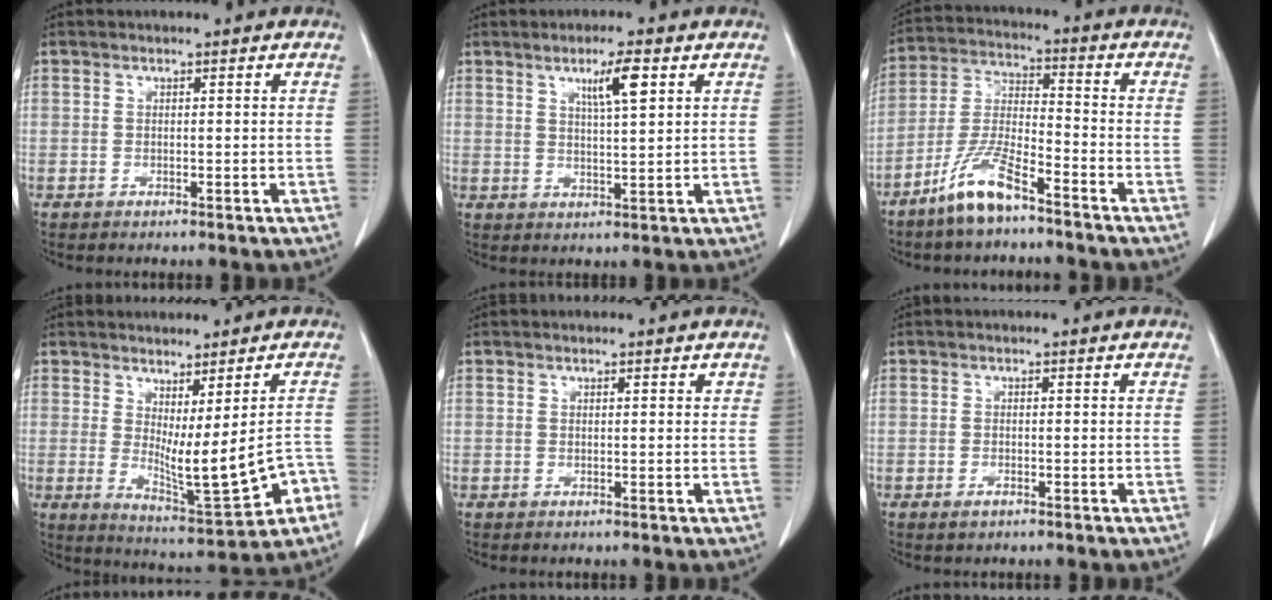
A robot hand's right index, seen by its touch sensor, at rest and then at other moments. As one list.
[{"total": 5.2, "force": [2.4, 0.3, 4.5], "torque": [-0.075, 0.000, 0.041]}, {"total": 9.5, "force": [-6.7, 1.6, 6.5], "torque": [-0.147, -0.016, -0.136]}, {"total": 10.5, "force": [-1.9, 2.0, 10.1], "torque": [-0.142, -0.019, -0.008]}, {"total": 0.6, "force": [0.4, 0.3, 0.3], "torque": [-0.003, 0.000, 0.002]}, {"total": 1.1, "force": [-0.7, 0.4, 0.7], "torque": [-0.017, -0.002, -0.008]}]